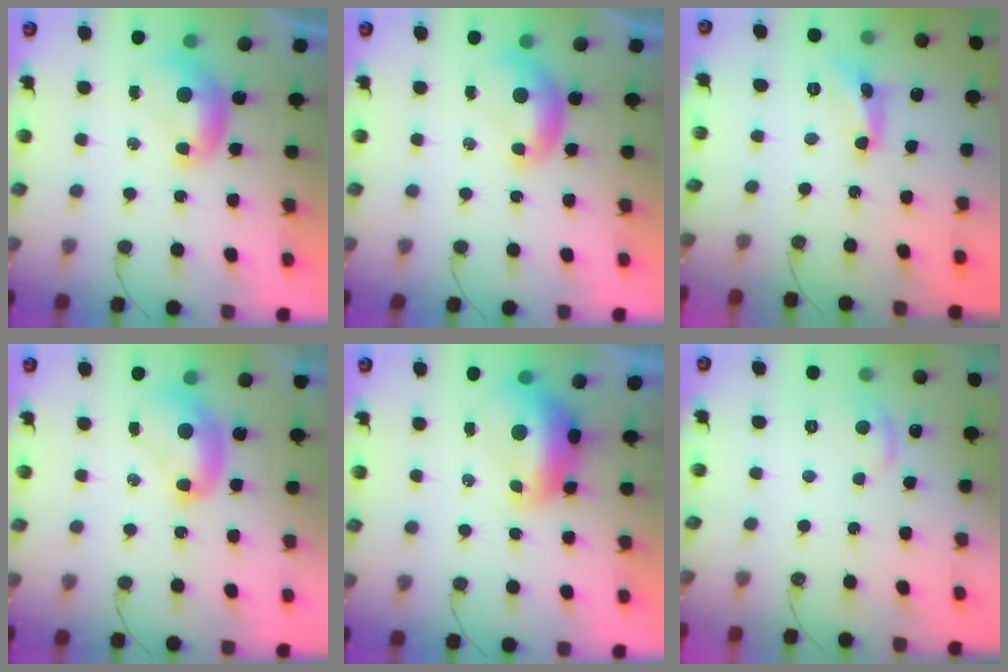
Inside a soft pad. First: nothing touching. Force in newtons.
{"total": 0.0}
{"total": 4.2, "press": 4.2, "slide": 0.4}
{"total": 2.9, "press": 2.9, "slide": 0.1}
{"total": 2.8, "press": 2.7, "slide": 0.7}
{"total": 1.8, "press": 1.5, "slide": 1.0}